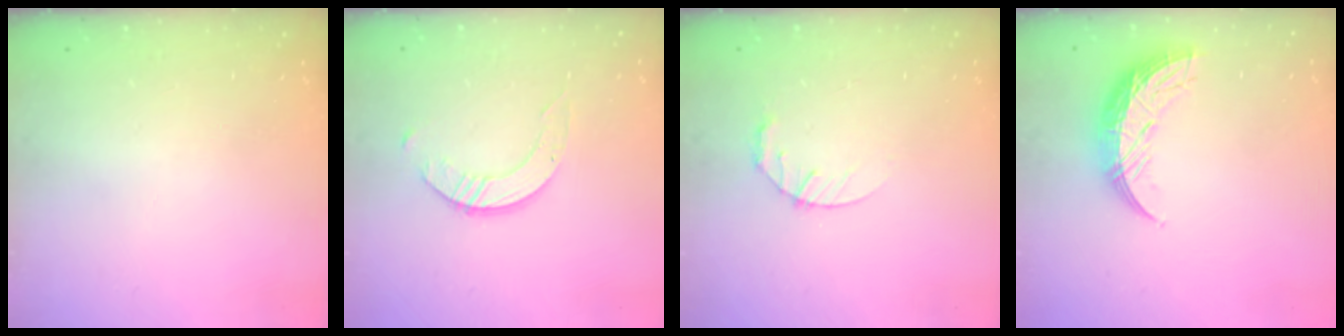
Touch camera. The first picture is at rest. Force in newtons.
{"total": 3.1, "press": 3.1, "slide": 0.3}
{"total": 3.6, "press": 3.6, "slide": 0.5}
{"total": 10.5, "press": 10.5, "slide": 0.8}